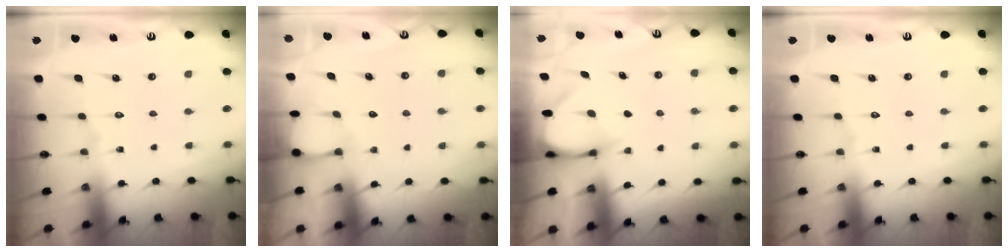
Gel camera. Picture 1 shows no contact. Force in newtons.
{"total": 2.1, "press": 2.1, "slide": 0.2}
{"total": 3.3, "press": 3.3, "slide": 0.3}
{"total": 0.0}